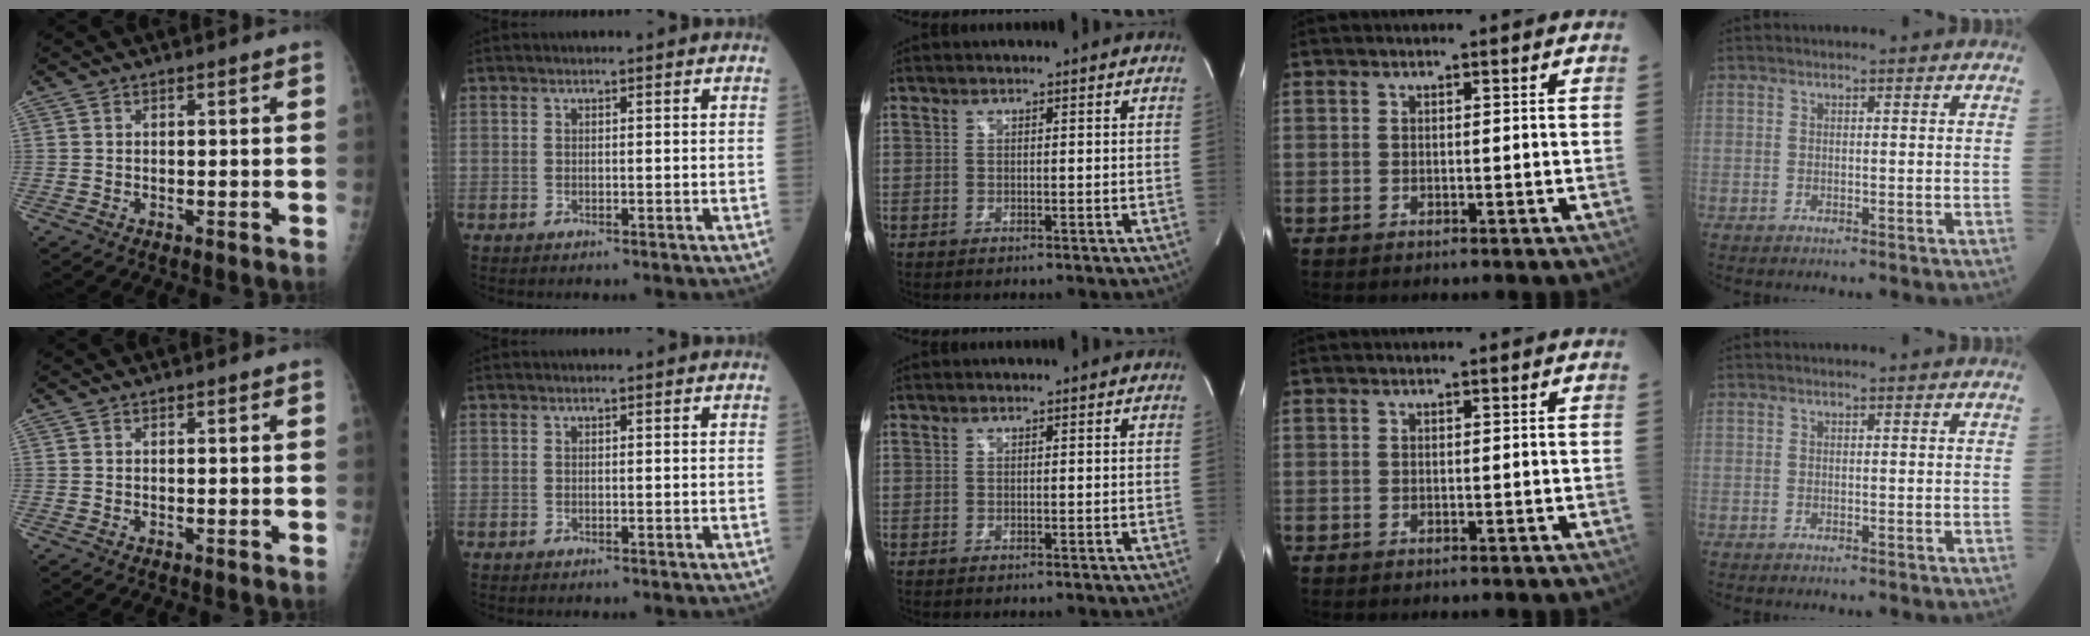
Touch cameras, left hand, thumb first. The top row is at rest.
{}